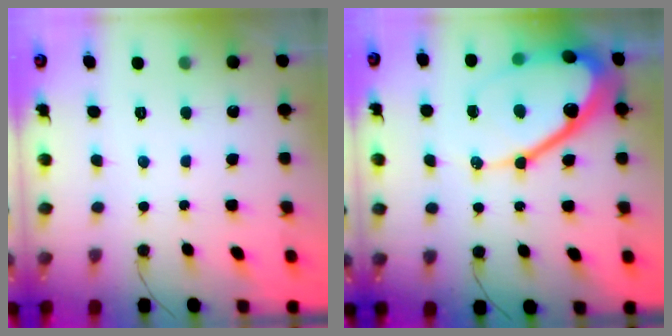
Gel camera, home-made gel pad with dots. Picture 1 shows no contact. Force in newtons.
{"total": 22.4, "press": 22.3, "slide": 1.7}